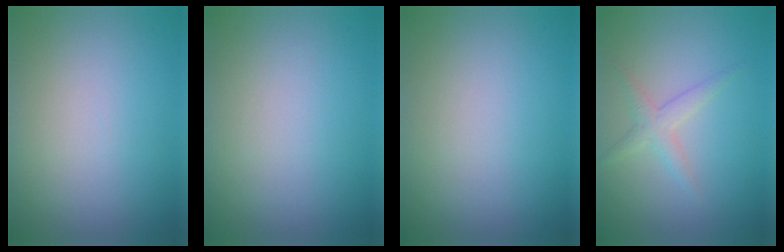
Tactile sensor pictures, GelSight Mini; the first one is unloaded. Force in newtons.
{"total": 0.0}
{"total": 0.0}
{"total": 1.8, "press": 1.8, "slide": 0.1}